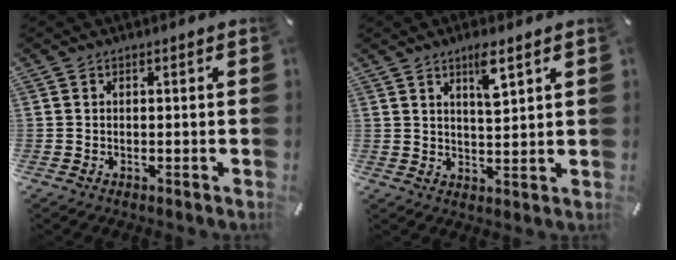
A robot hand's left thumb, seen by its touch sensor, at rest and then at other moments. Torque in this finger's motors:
{"motor_torque": [0.90, 0.70, 0.45, -0.79, 0.20]}